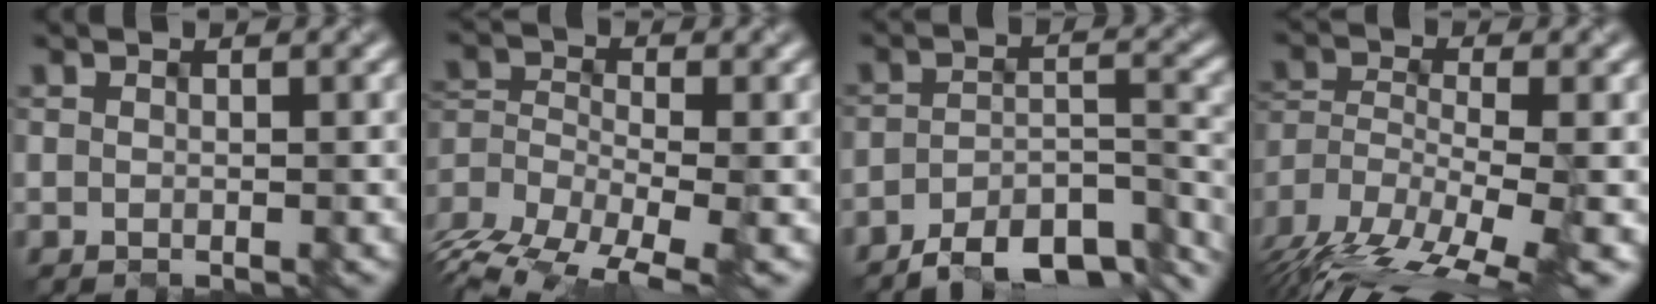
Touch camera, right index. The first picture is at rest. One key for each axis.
{"total": 8.5, "fx": -5.5, "fy": 4.3, "fz": 4.9, "tx": -0.093, "ty": -0.003, "tz": -0.079}
{"total": 8.1, "fx": -6.5, "fy": 2.4, "fz": 4.2, "tx": -0.066, "ty": -0.011, "tz": -0.102}
{"total": 13.7, "fx": -9.4, "fy": 5.2, "fz": 8.5, "tx": -0.160, "ty": -0.007, "tz": -0.129}